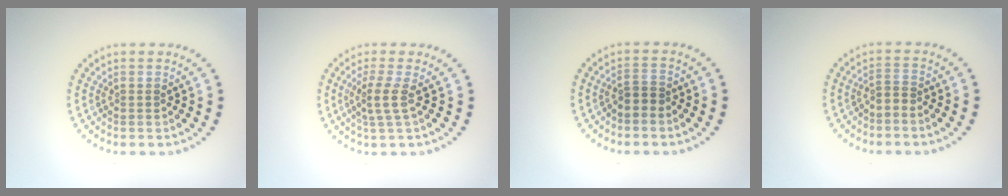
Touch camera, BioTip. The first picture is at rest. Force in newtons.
{"total": 2.2, "press": 1.7, "slide": 1.4}
{"total": 1.6, "press": 1.3, "slide": 0.9}
{"total": 1.1, "press": 0.6, "slide": 1.0}